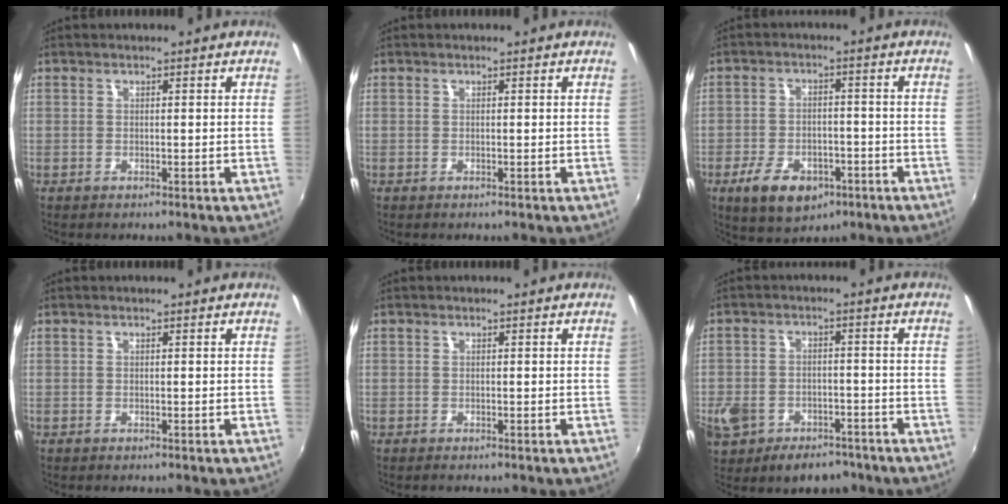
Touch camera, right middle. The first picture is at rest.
{"total": 0.0}
{"total": 10.5, "force": [-5.8, 6.3, 6.1], "torque": [-0.145, -0.008, -0.087]}
{"total": 0.0}
{"total": 0.0}
{"total": 13.3, "force": [-6.9, 9.6, 6.1], "torque": [-0.172, 0.001, -0.095]}